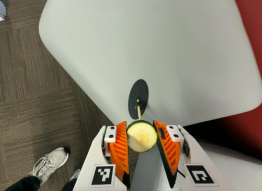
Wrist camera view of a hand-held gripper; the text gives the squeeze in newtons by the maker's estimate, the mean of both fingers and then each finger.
{"total": 11.4, "left": 11.9, "right": 11.0}